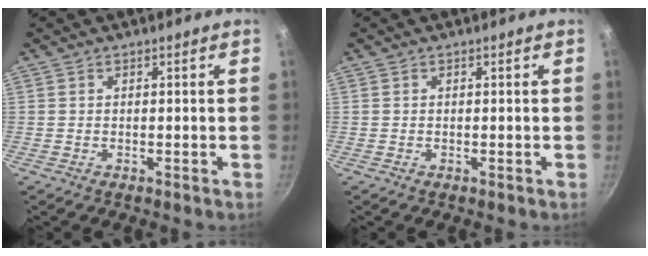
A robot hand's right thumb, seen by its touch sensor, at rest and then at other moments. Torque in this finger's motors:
{"motor_torque": [-0.15, -0.18, 0.12, 0.10, 0.04]}